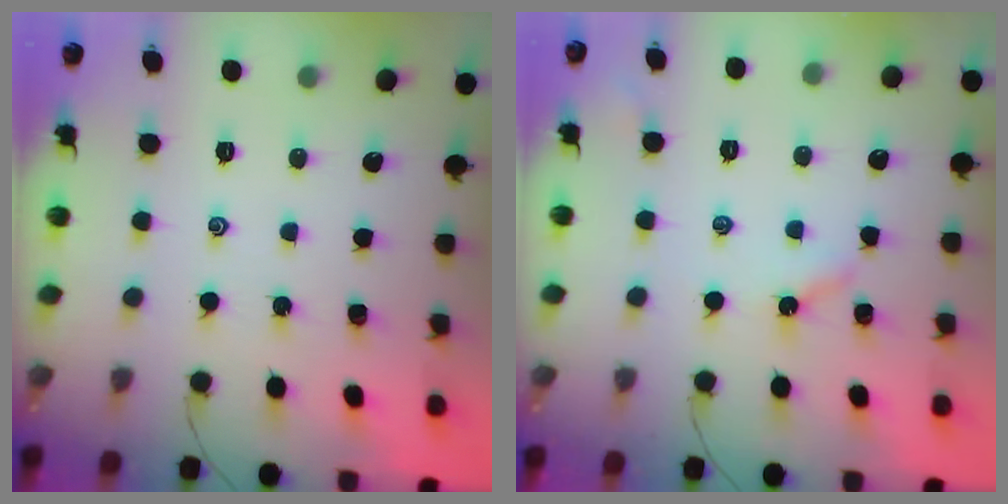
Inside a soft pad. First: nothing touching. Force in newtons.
{"total": 3.3, "press": 3.3, "slide": 0.6}